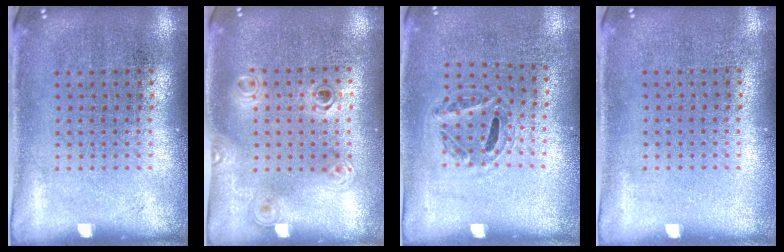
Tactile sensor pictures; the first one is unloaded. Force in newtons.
{"total": 1.1, "press": 1.0, "slide": 0.4}
{"total": 1.1, "press": 0.7, "slide": 0.9}
{"total": 0.0}